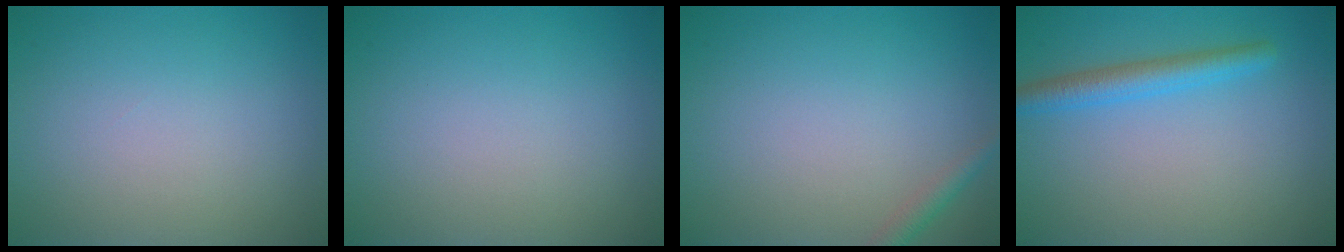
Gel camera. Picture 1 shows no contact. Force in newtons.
{"total": 0.0}
{"total": 1.3, "press": 1.3, "slide": 0.1}
{"total": 2.8, "press": 2.8, "slide": 0.1}